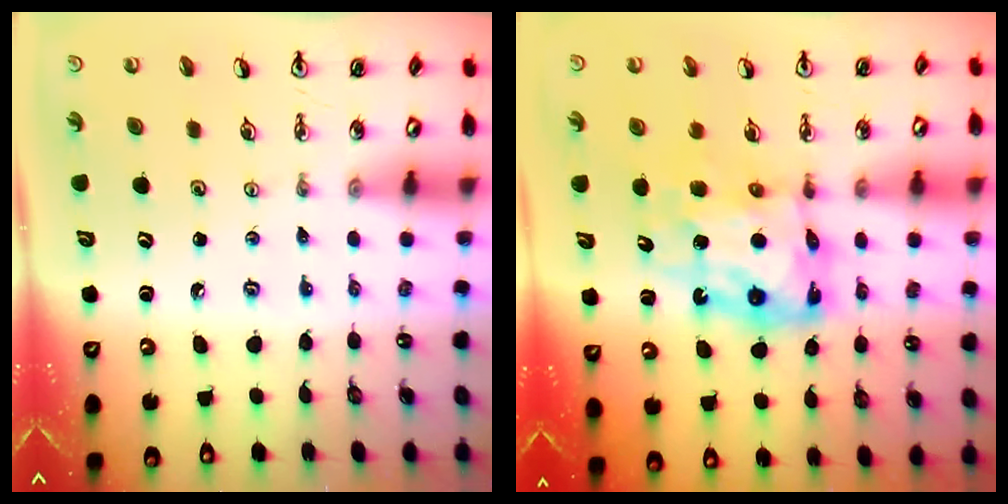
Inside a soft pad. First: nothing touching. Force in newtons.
{"total": 12.2, "press": 12.1, "slide": 1.2}